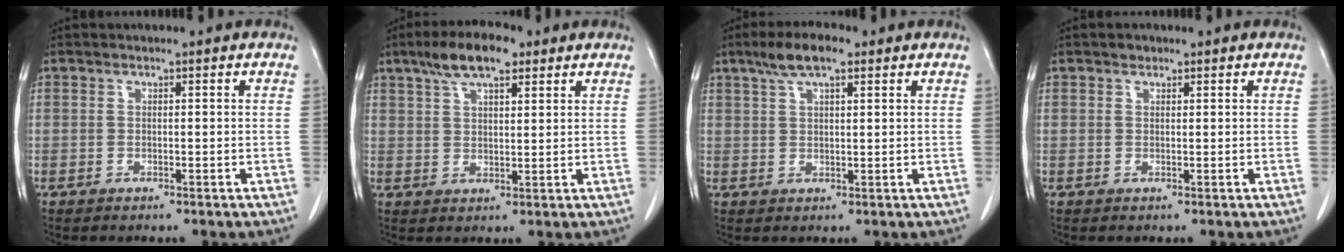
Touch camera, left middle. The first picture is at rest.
{"total": 7.9, "force": [5.1, 2.5, 5.4], "torque": [-0.103, 0.016, 0.089]}
{"total": 5.8, "force": [3.7, 1.5, 4.2], "torque": [-0.086, 0.016, 0.066]}
{"total": 0.8, "force": [0.6, 0.5, 0.2], "torque": [-0.002, 0.000, 0.007]}